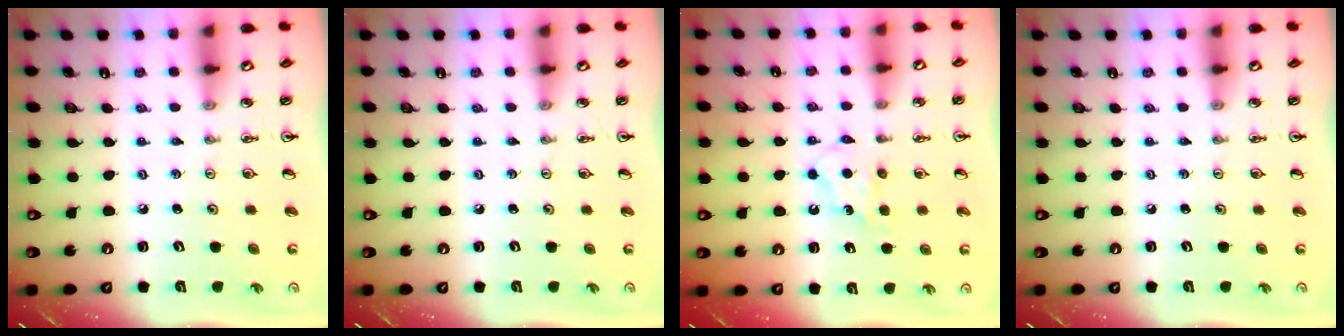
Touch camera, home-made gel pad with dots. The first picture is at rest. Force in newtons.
{"total": 0.0}
{"total": 5.5, "press": 5.5, "slide": 0.6}
{"total": 0.0}